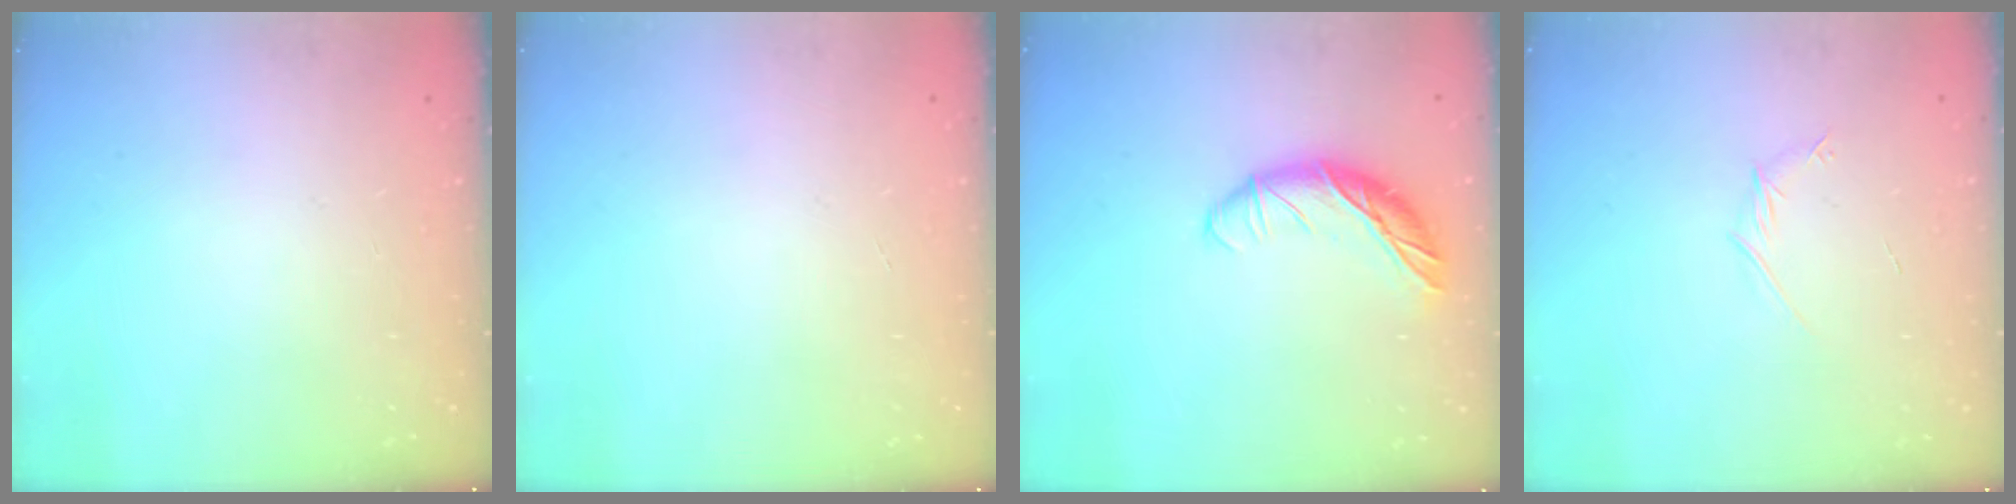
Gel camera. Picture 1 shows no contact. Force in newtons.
{"total": 0.0}
{"total": 12.9, "press": 12.9, "slide": 0.5}
{"total": 4.1, "press": 3.9, "slide": 1.2}